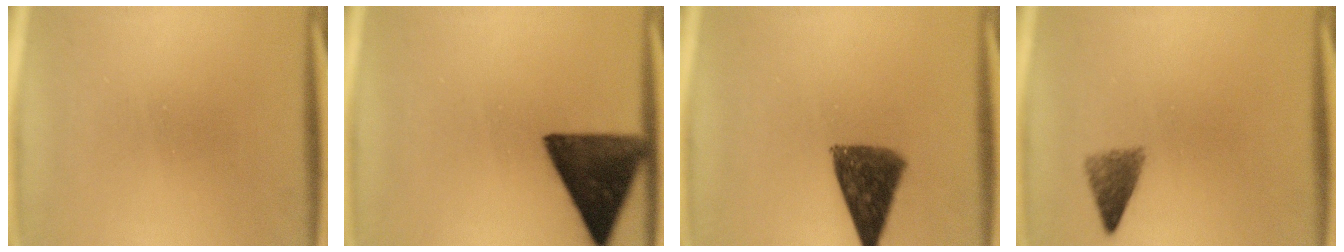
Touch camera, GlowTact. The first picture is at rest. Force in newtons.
{"total": 14.1}
{"total": 10.3}
{"total": 3.1}